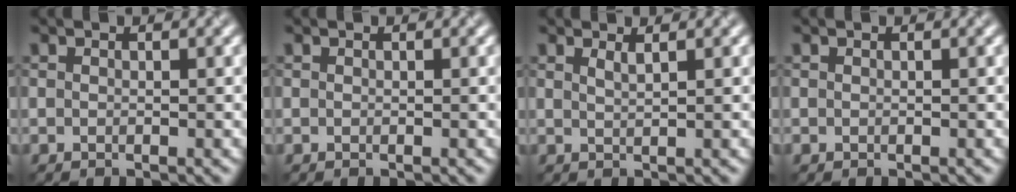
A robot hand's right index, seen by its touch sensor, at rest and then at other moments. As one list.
[{"total": 0.0}, {"total": 1.1, "force": [0.7, 0.3, 0.8], "torque": [-0.006, -0.001, 0.011]}, {"total": 0.0}]